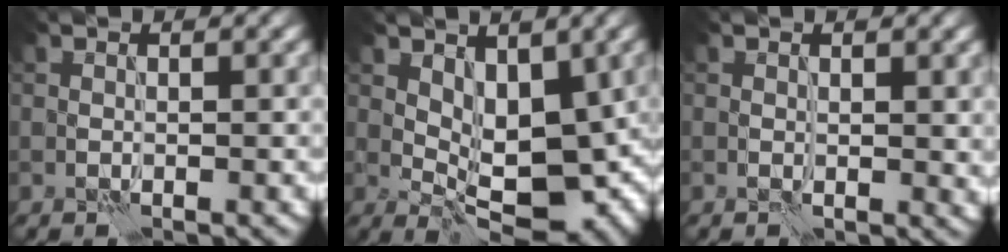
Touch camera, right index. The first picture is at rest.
{"total": 7.7, "force": [1.3, 4.1, 6.3], "torque": [-0.087, -0.016, 0.030]}
{"total": 1.2, "force": [0.3, 0.6, 1.0], "torque": [-0.012, -0.004, 0.008]}